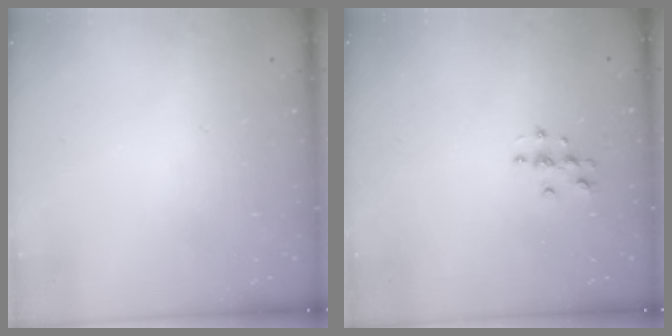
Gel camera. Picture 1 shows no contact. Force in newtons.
{"total": 3.7, "press": 3.7, "slide": 0.5}